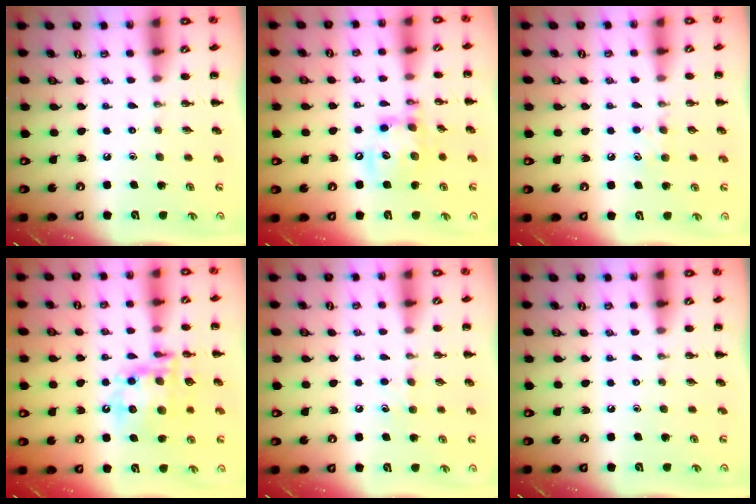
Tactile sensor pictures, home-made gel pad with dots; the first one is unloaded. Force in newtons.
{"total": 14.2, "press": 14.0, "slide": 2.3}
{"total": 6.7, "press": 6.6, "slide": 1.6}
{"total": 16.6, "press": 16.2, "slide": 3.6}
{"total": 4.9, "press": 4.7, "slide": 1.4}
{"total": 0.0}